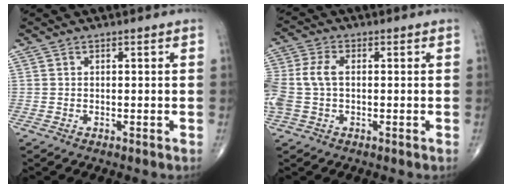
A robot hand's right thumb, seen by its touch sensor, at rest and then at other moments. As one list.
[{"total": 8.5, "force": [0.0, 5.4, 6.6], "torque": [-0.177, 0.017, -0.001]}]